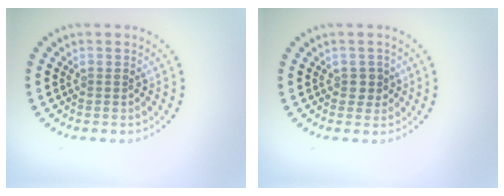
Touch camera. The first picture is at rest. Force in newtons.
{"total": 1.1, "press": 1.0, "slide": 0.5}